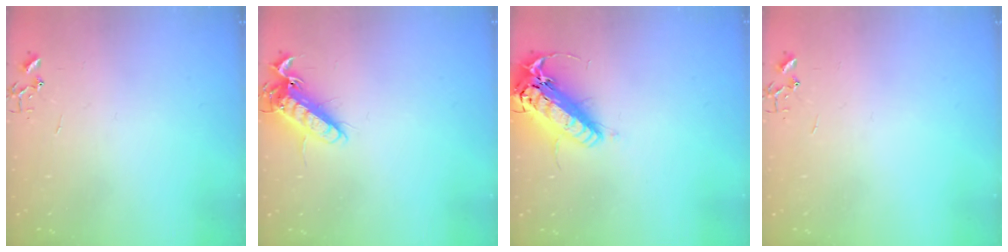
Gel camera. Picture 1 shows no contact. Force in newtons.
{"total": 13.3, "press": 13.2, "slide": 1.8}
{"total": 19.5, "press": 19.1, "slide": 3.7}
{"total": 0.0}